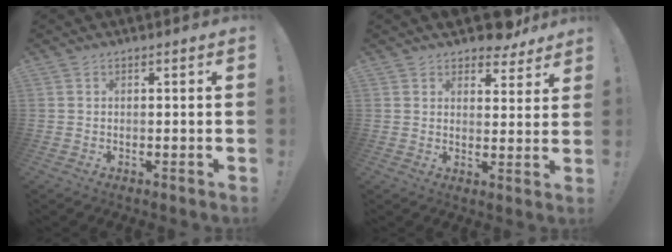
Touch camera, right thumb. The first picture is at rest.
{"total": 7.7, "force": [7.1, 2.3, 1.9], "torque": [-0.017, -0.057, 0.128]}